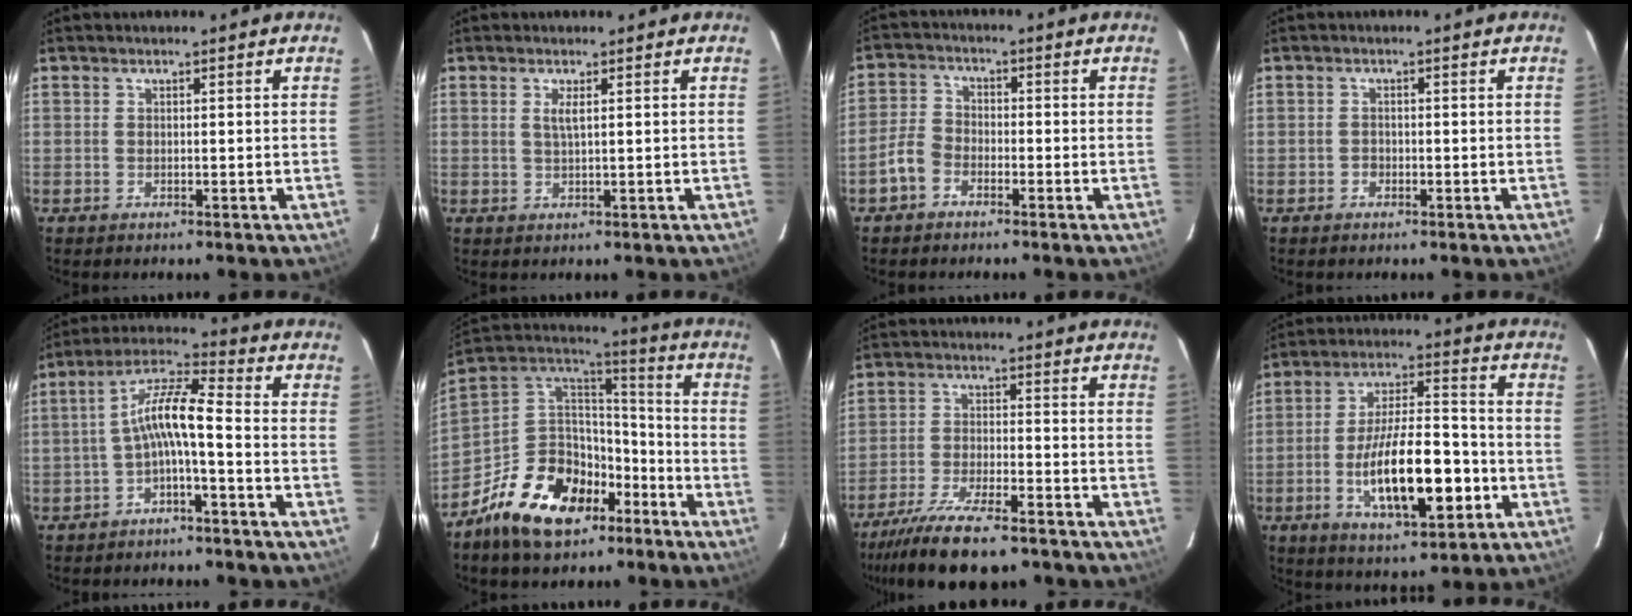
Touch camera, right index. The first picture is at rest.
{"total": 1.9, "force": [0.6, 0.1, 1.8], "torque": [-0.033, 0.000, 0.011]}
{"total": 4.5, "force": [-2.7, 3.0, 1.9], "torque": [-0.044, 0.015, -0.054]}
{"total": 1.2, "force": [-0.7, 0.9, 0.0], "torque": [0.001, 0.002, -0.009]}
{"total": 7.8, "force": [-2.3, 1.2, 7.4], "torque": [-0.166, 0.022, -0.044]}
{"total": 19.3, "force": [-11.5, 11.5, 10.5], "torque": [-0.225, 0.027, -0.188]}
{"total": 14.3, "force": [-11.6, 3.4, 7.6], "torque": [-0.169, -0.029, -0.199]}
{"total": 16.8, "force": [-5.1, 5.7, 15.0], "torque": [-0.271, -0.003, -0.076]}